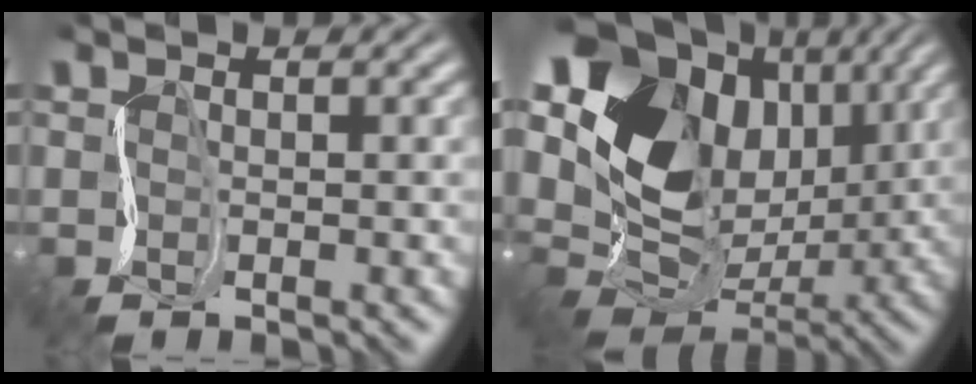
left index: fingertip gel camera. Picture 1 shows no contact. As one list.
[{"total": 14.3, "force": [4.6, 11.2, 7.5], "torque": [-0.157, 0.018, 0.085]}]